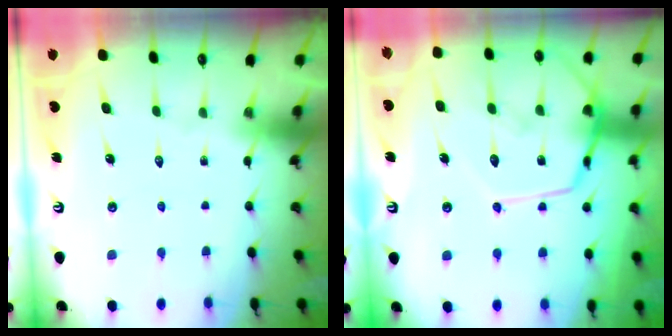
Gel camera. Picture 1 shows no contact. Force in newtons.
{"total": 14.6, "press": 14.5, "slide": 1.2}